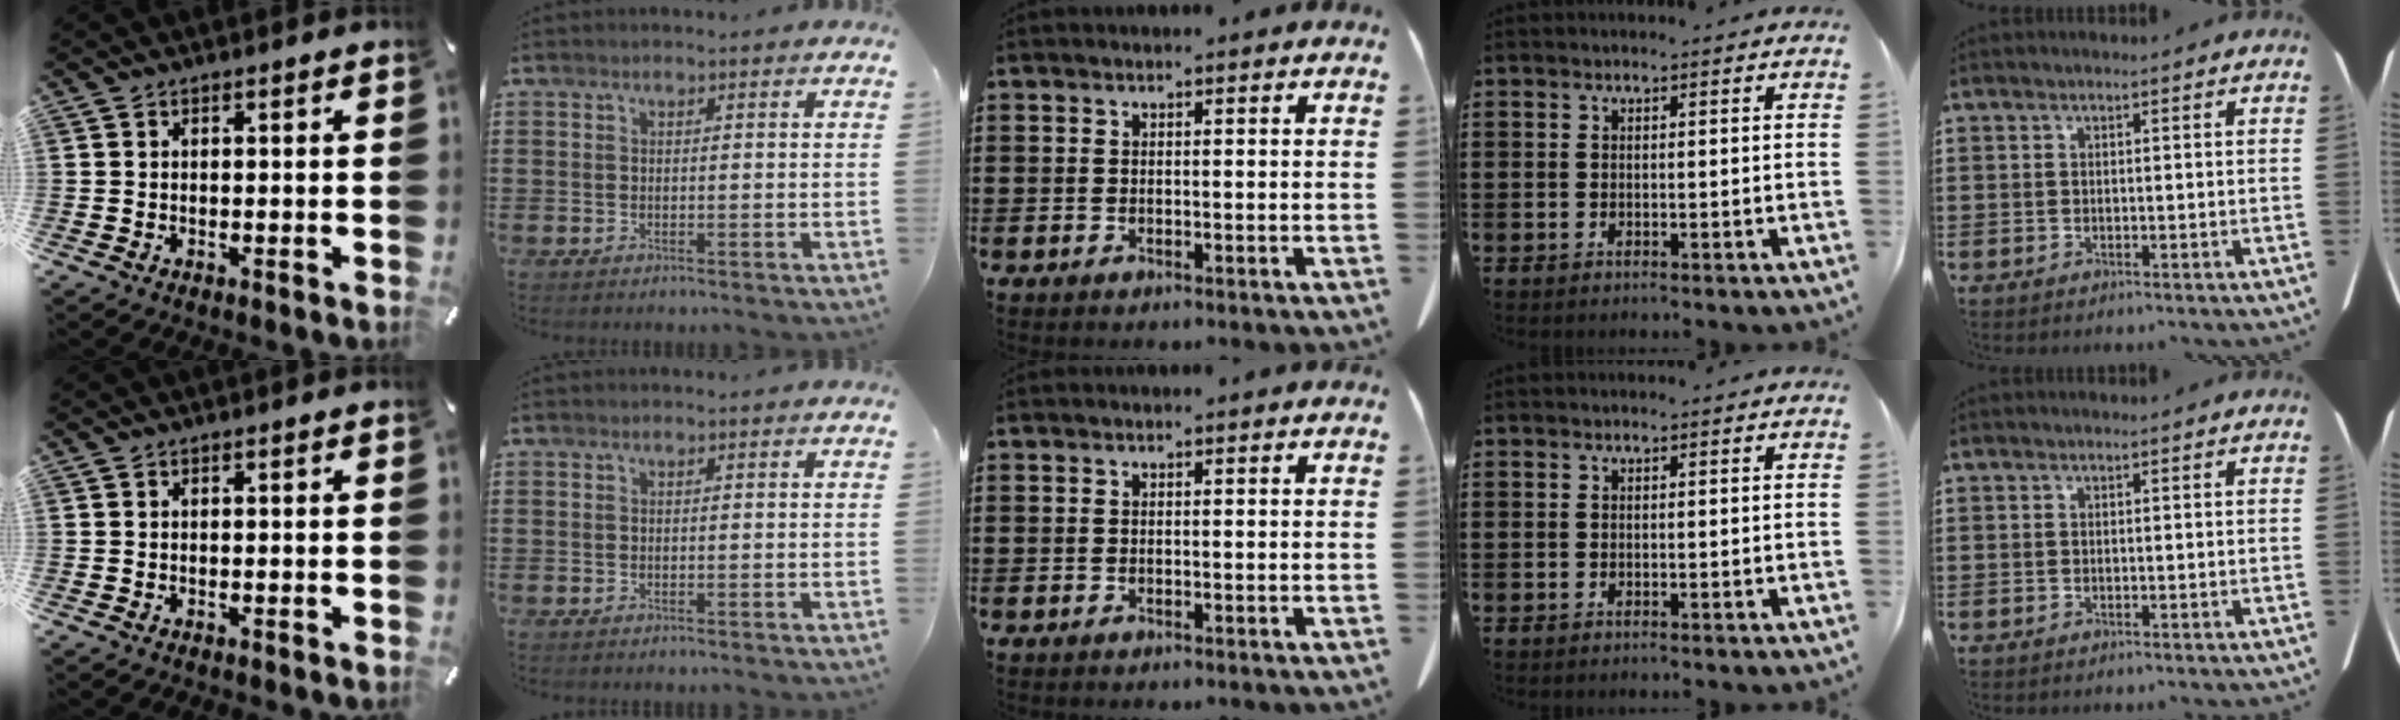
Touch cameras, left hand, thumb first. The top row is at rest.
{}